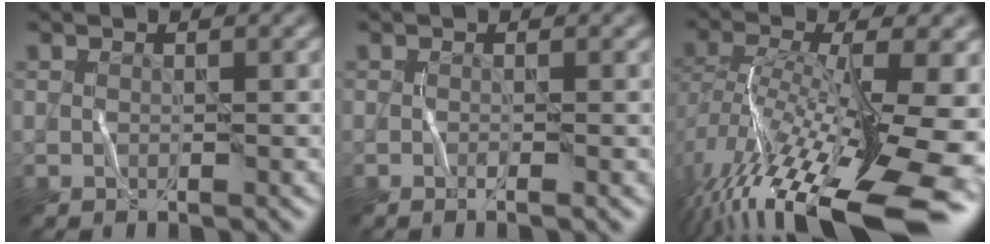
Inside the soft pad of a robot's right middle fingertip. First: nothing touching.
{"total": 0.5, "force": [-0.4, -0.1, 0.3], "torque": [-0.010, 0.003, -0.006]}
{"total": 15.1, "force": [-8.2, 4.4, 11.9], "torque": [-0.237, 0.001, -0.128]}